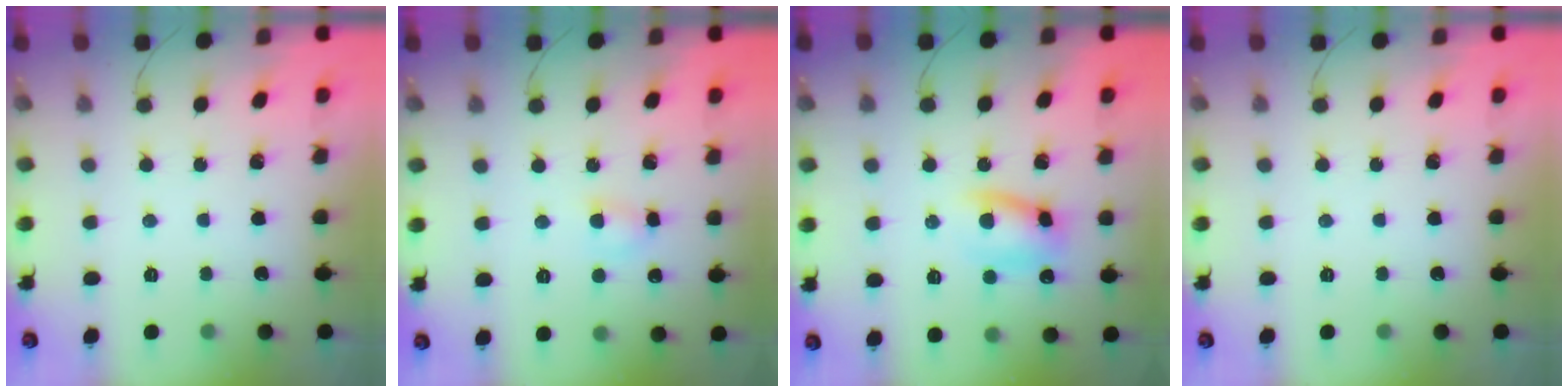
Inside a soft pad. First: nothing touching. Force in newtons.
{"total": 4.1, "press": 3.9, "slide": 1.3}
{"total": 9.4, "press": 9.4, "slide": 1.3}
{"total": 0.0}